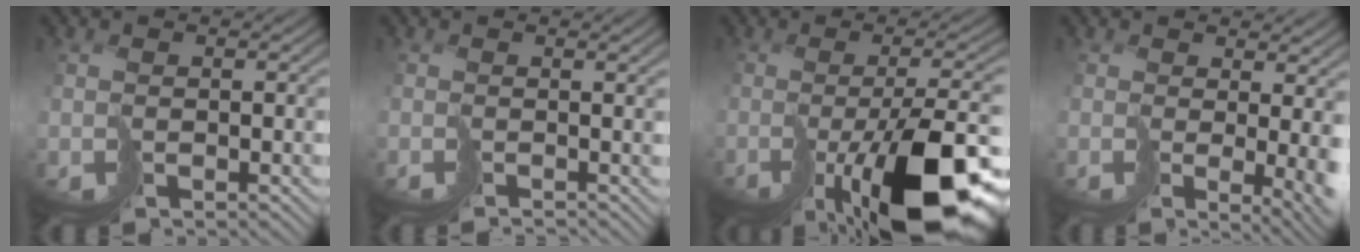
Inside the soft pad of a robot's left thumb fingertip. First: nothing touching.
{"total": 1.0, "force": [-0.3, -0.7, 0.7], "torque": [-0.001, -0.004, -0.005]}
{"total": 13.5, "force": [-5.3, 3.4, 12.0], "torque": [-0.179, -0.021, -0.070]}
{"total": 6.6, "force": [0.7, 2.0, 6.2], "torque": [-0.091, -0.022, 0.038]}